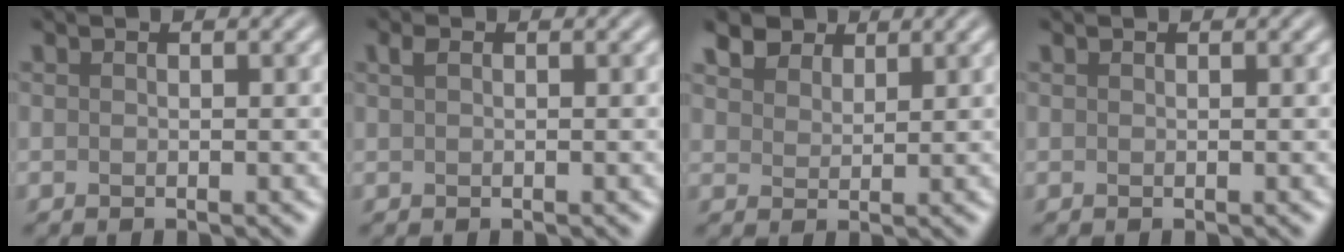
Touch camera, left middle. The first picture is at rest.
{"total": 0.9, "force": [0.4, 0.5, 0.7], "torque": [-0.017, 0.003, 0.007]}
{"total": 4.5, "force": [3.5, 2.3, 1.7], "torque": [-0.051, 0.001, 0.063]}
{"total": 0.0}